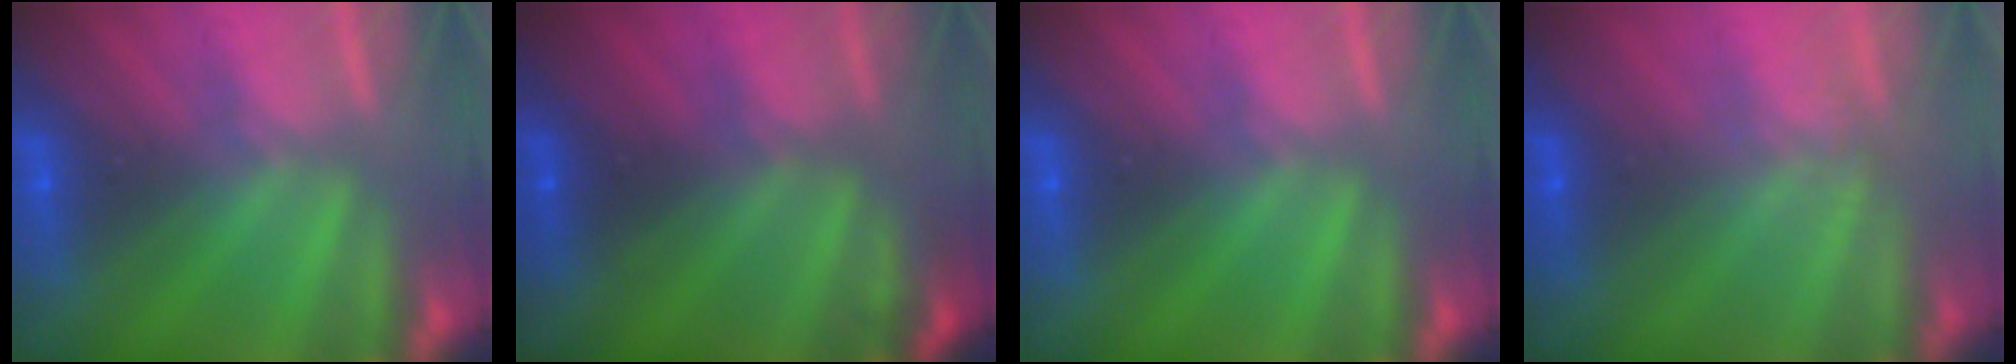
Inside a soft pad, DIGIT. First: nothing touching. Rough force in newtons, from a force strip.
{"total": 1.4}
{"total": 0.0}
{"total": 1.1}